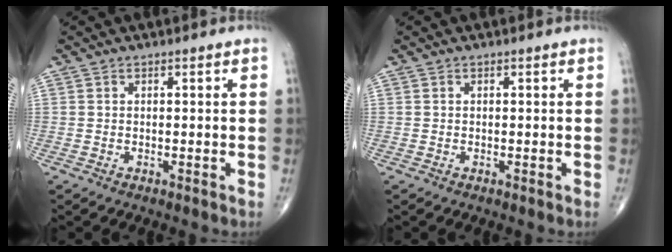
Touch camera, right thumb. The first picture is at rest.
{"total": 0.0}